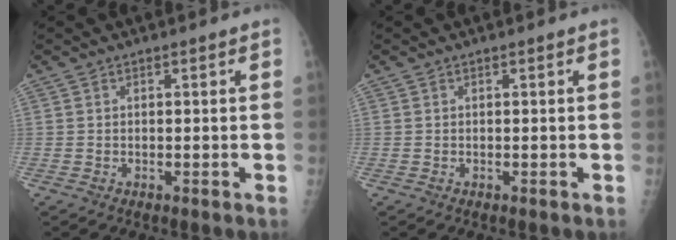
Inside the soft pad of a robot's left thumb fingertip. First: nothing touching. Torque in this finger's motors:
{"motor_torque": [0.00, 0.00, 0.03, 0.03, 0.01]}